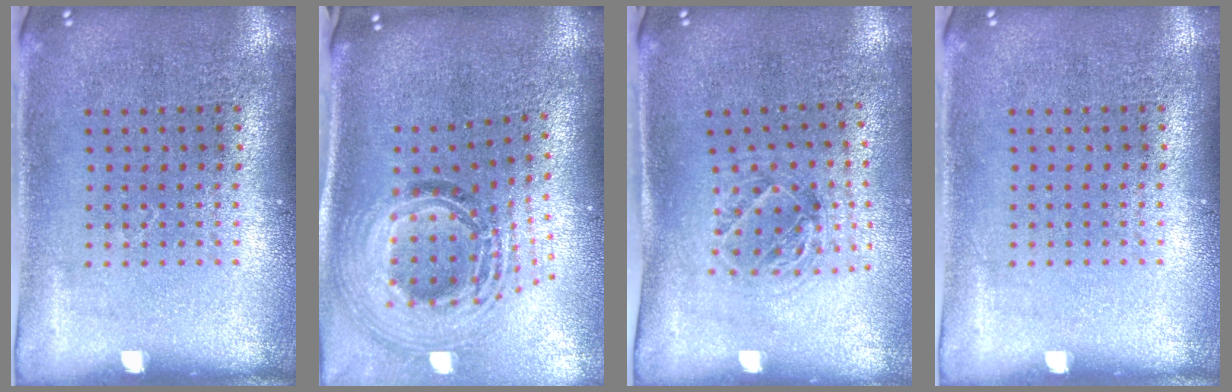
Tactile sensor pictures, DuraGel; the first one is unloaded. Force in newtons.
{"total": 2.2, "press": 1.6, "slide": 1.4}
{"total": 1.1, "press": 1.1, "slide": 0.3}
{"total": 0.0}